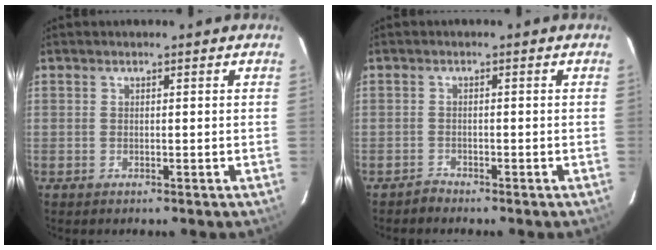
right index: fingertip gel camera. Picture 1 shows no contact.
{"total": 1.2, "force": [-1.2, 0.3, -0.4], "torque": [0.007, 0.006, -0.023]}